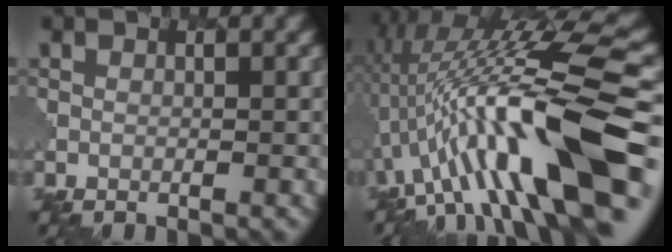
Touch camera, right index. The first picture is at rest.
{"total": 15.1, "force": [-1.1, 3.3, 14.7], "torque": [-0.238, 0.028, -0.010]}